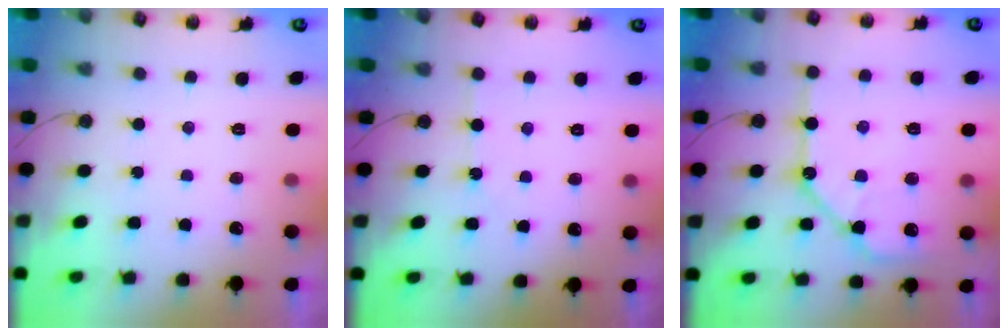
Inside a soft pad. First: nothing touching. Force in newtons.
{"total": 2.6, "press": 2.5, "slide": 0.5}
{"total": 15.0, "press": 14.9, "slide": 1.7}